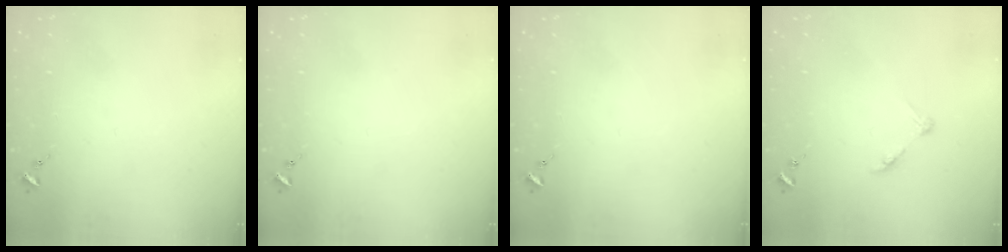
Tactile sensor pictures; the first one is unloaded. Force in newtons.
{"total": 0.0}
{"total": 0.0}
{"total": 5.2, "press": 5.2, "slide": 0.6}